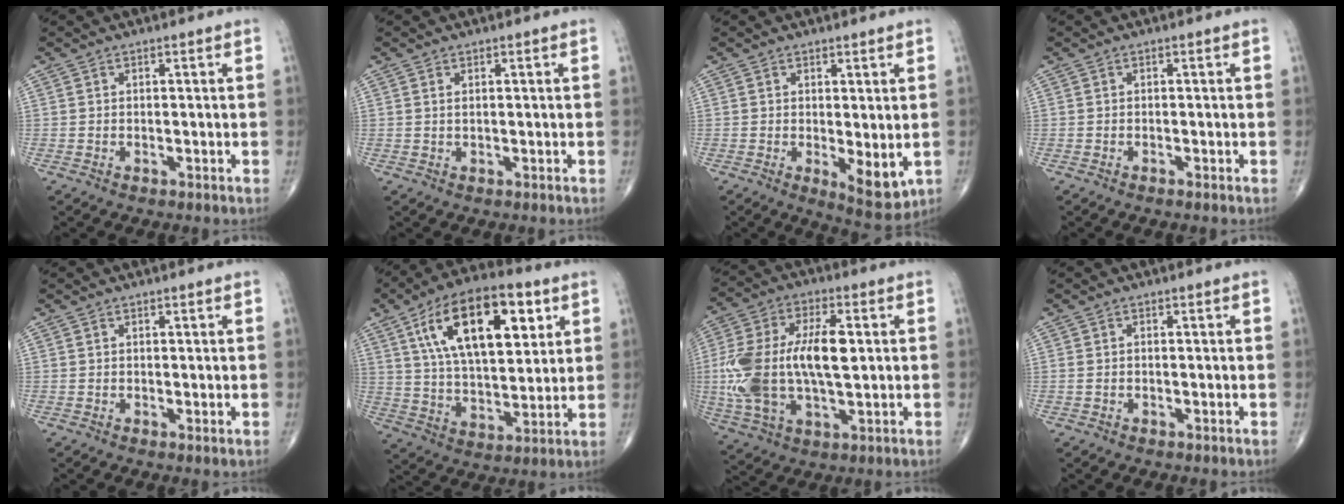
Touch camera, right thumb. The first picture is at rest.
{"total": 0.6, "force": [0.3, 0.2, 0.5], "torque": [-0.015, 0.001, 0.006]}
{"total": 6.5, "force": [-0.9, 2.5, 5.9], "torque": [-0.077, -0.020, -0.005]}
{"total": 0.6, "force": [-0.5, 0.0, 0.4], "torque": [-0.011, -0.001, -0.006]}
{"total": 0.5, "force": [0.1, 0.1, 0.5], "torque": [-0.014, -0.004, 0.000]}
{"total": 21.6, "force": [8.4, 10.0, 17.2], "torque": [-0.264, -0.018, 0.140]}
{"total": 19.5, "force": [0.6, 9.4, 17.0], "torque": [-0.364, 0.009, 0.012]}
{"total": 0.6, "force": [-0.2, 0.3, 0.5], "torque": [-0.015, 0.001, -0.003]}